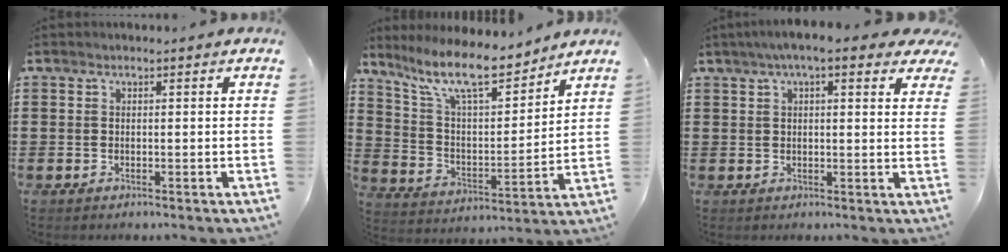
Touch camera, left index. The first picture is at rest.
{"total": 12.3, "force": [10.0, 2.7, 6.6], "torque": [-0.158, -0.052, 0.174]}
{"total": 5.4, "force": [3.8, 0.7, 3.8], "torque": [-0.076, 0.002, 0.063]}